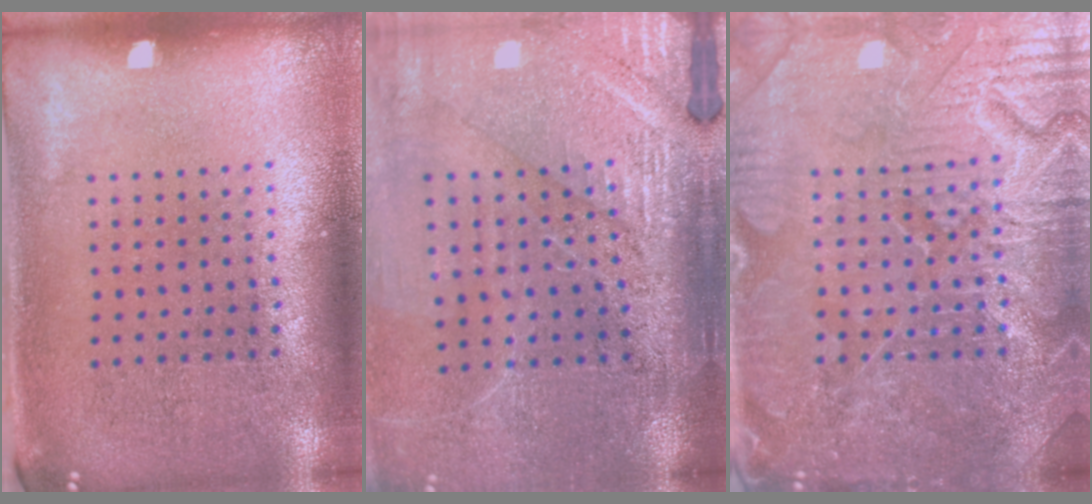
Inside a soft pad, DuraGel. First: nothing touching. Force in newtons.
{"total": 3.5, "press": 3.3, "slide": 1.1}
{"total": 7.1, "press": 7.1, "slide": 1.0}